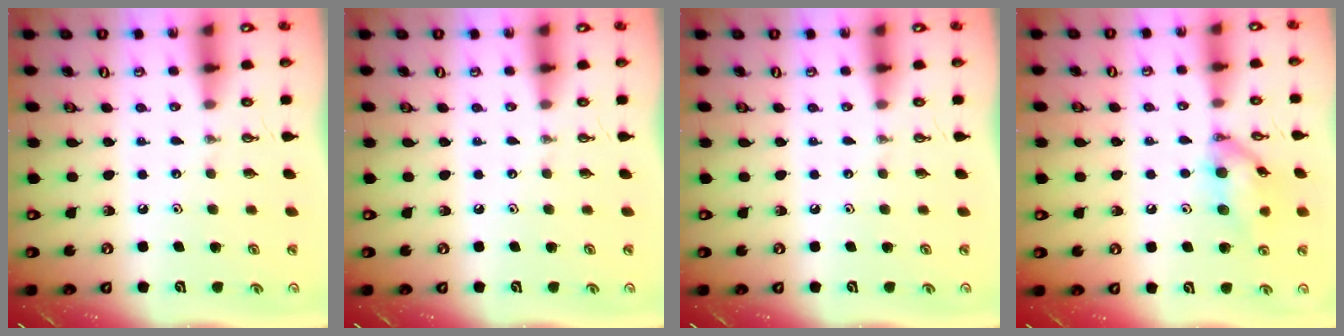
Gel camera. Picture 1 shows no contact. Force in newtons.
{"total": 0.0}
{"total": 0.0}
{"total": 13.3, "press": 13.2, "slide": 0.8}